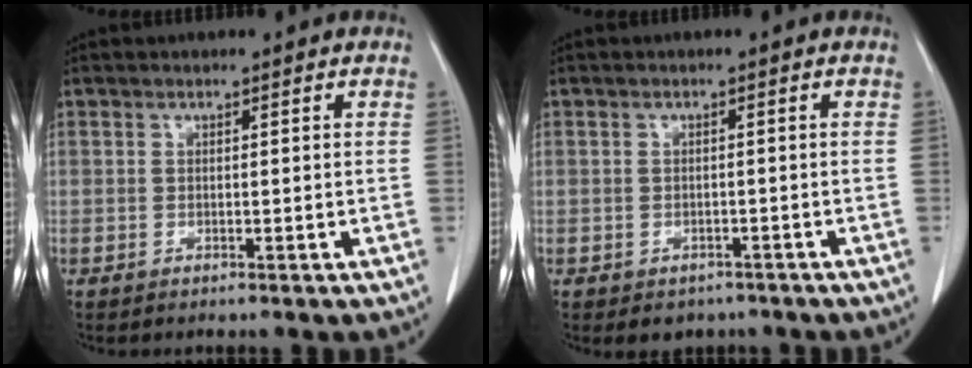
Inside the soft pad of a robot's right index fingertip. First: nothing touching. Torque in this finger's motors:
{"motor_torque": [-1.02, -0.28, -0.32, -0.13]}